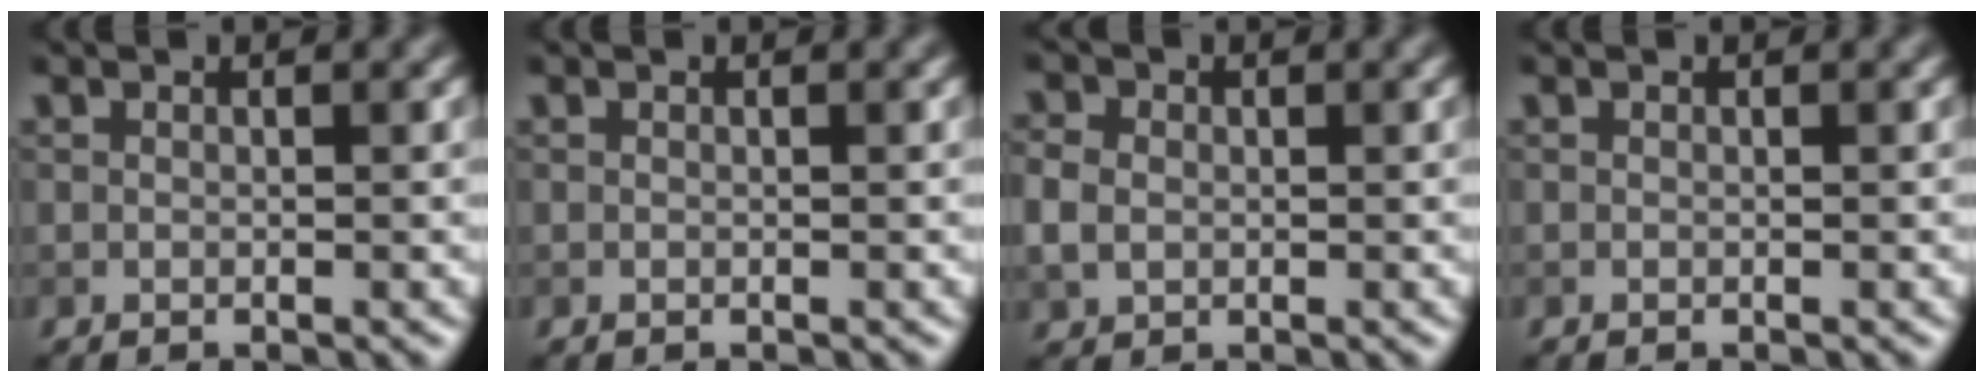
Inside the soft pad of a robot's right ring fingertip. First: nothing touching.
{"total": 0.0}
{"total": 2.7, "force": [-0.1, 2.3, 1.3], "torque": [-0.035, 0.003, -0.002]}
{"total": 0.0}